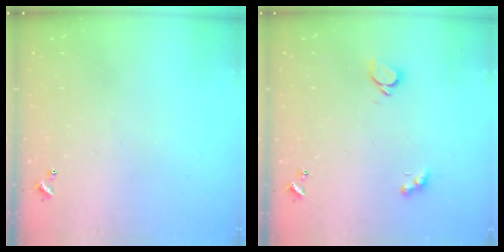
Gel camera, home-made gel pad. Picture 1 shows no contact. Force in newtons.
{"total": 1.8, "press": 1.6, "slide": 0.8}